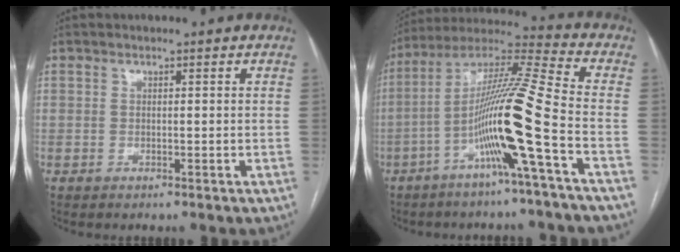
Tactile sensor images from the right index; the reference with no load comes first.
{"total": 15.3, "force": [-5.2, -1.8, 14.3], "torque": [-0.267, 0.003, -0.105]}